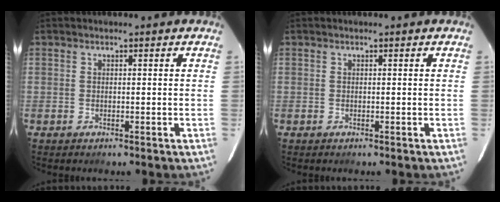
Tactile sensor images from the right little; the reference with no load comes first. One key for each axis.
{"total": 0.0}